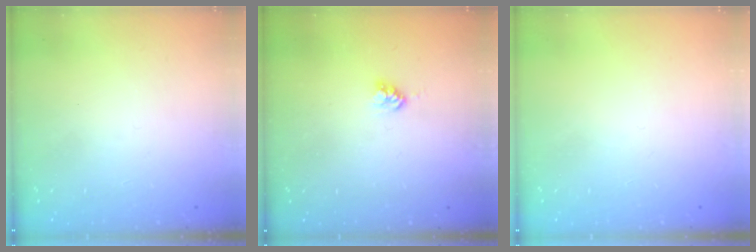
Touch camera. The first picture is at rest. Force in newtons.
{"total": 3.9, "press": 3.9, "slide": 0.4}
{"total": 0.0}